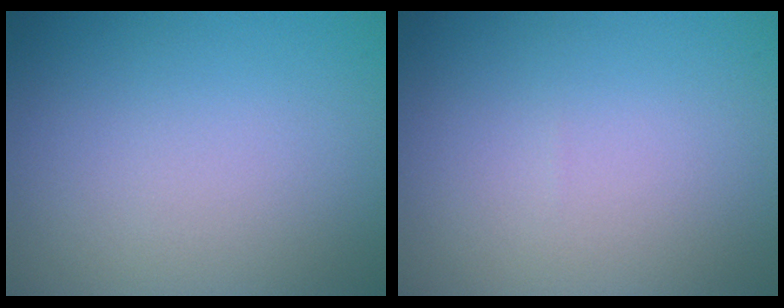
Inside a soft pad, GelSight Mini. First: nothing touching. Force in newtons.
{"total": 0.0}